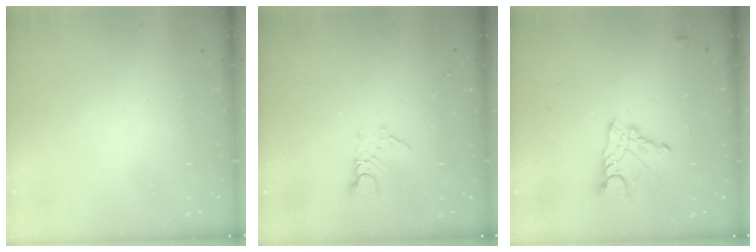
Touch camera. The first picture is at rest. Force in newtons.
{"total": 3.2, "press": 3.1, "slide": 0.3}
{"total": 10.1, "press": 10.0, "slide": 0.8}